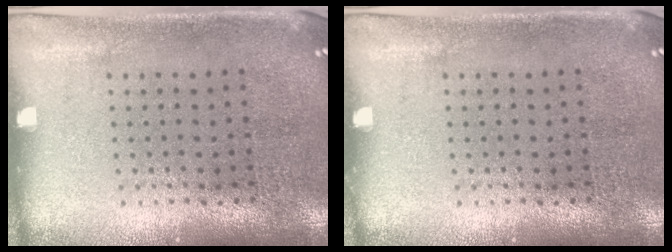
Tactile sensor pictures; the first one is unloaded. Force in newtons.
{"total": 0.0}